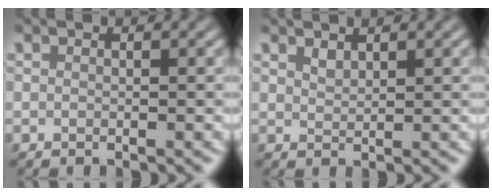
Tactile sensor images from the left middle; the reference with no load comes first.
{"total": 1.0, "force": [0.9, 0.3, 0.3], "torque": [-0.010, 0.000, 0.021]}